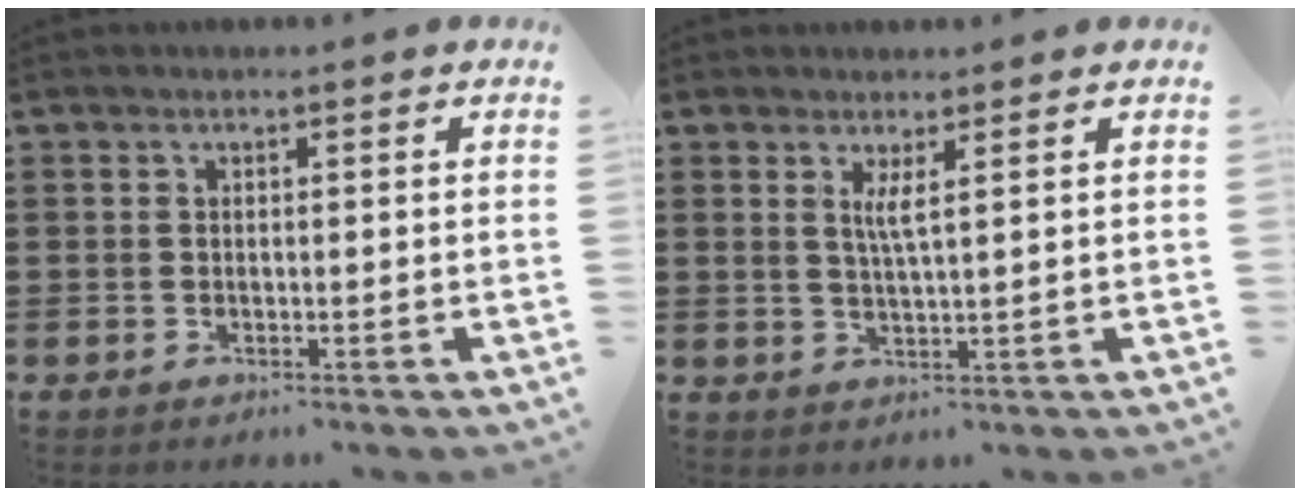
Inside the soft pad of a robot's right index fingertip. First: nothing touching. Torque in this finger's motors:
{"motor_torque": [0.39, 0.02, 0.25, 0.06]}